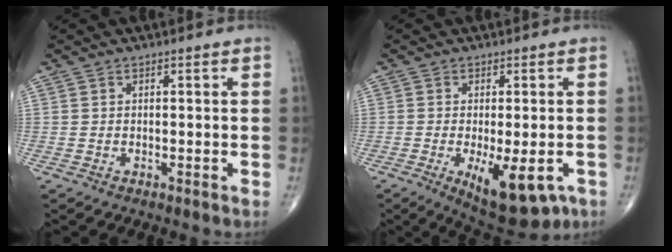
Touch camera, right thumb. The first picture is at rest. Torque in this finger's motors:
{"motor_torque": [1.46, 1.22, 0.10, -0.19, 0.28]}